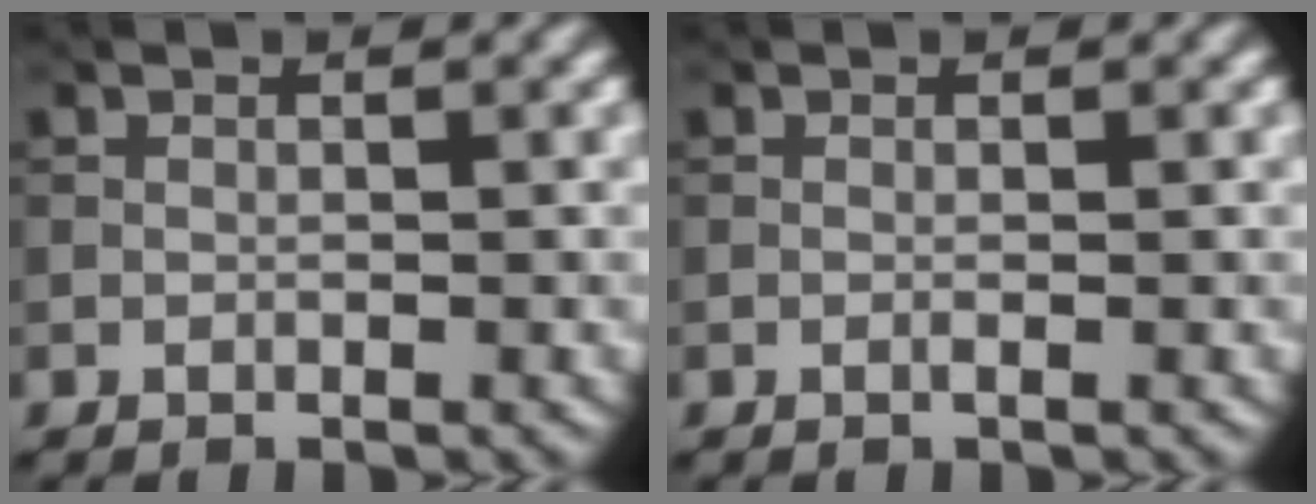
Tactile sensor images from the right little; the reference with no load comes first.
{"total": 0.0}